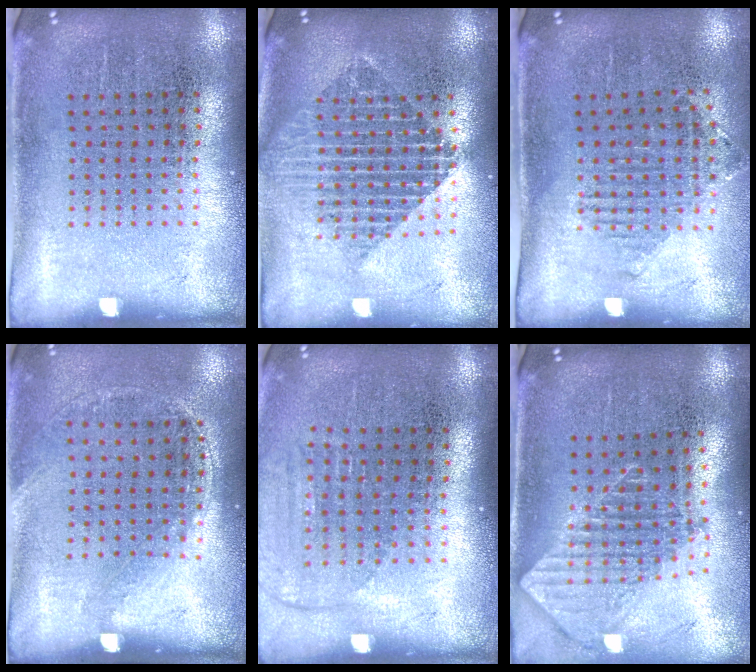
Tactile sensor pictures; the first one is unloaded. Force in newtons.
{"total": 2.1, "press": 1.7, "slide": 1.2}
{"total": 1.1, "press": 0.9, "slide": 0.5}
{"total": 1.4, "press": 1.0, "slide": 1.0}
{"total": 1.3, "press": 1.2, "slide": 0.6}
{"total": 1.9, "press": 1.5, "slide": 1.2}